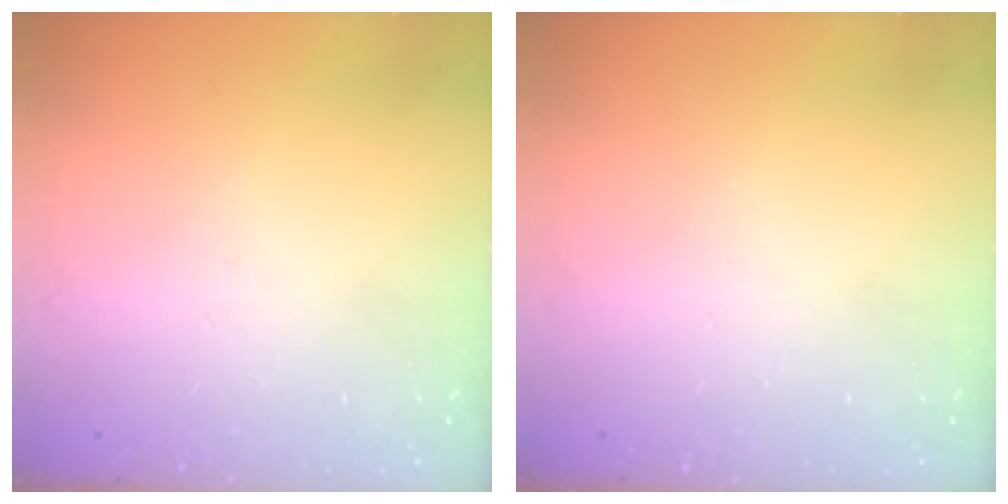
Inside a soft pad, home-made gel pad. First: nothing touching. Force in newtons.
{"total": 0.0}